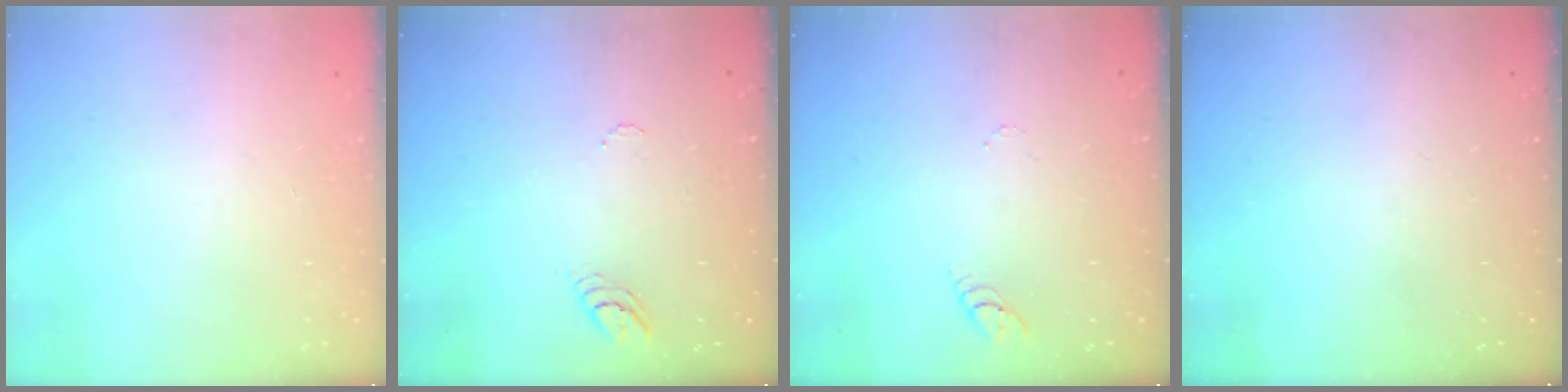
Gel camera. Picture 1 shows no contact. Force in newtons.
{"total": 3.6, "press": 3.6, "slide": 0.2}
{"total": 2.9, "press": 2.9, "slide": 0.2}
{"total": 0.0}